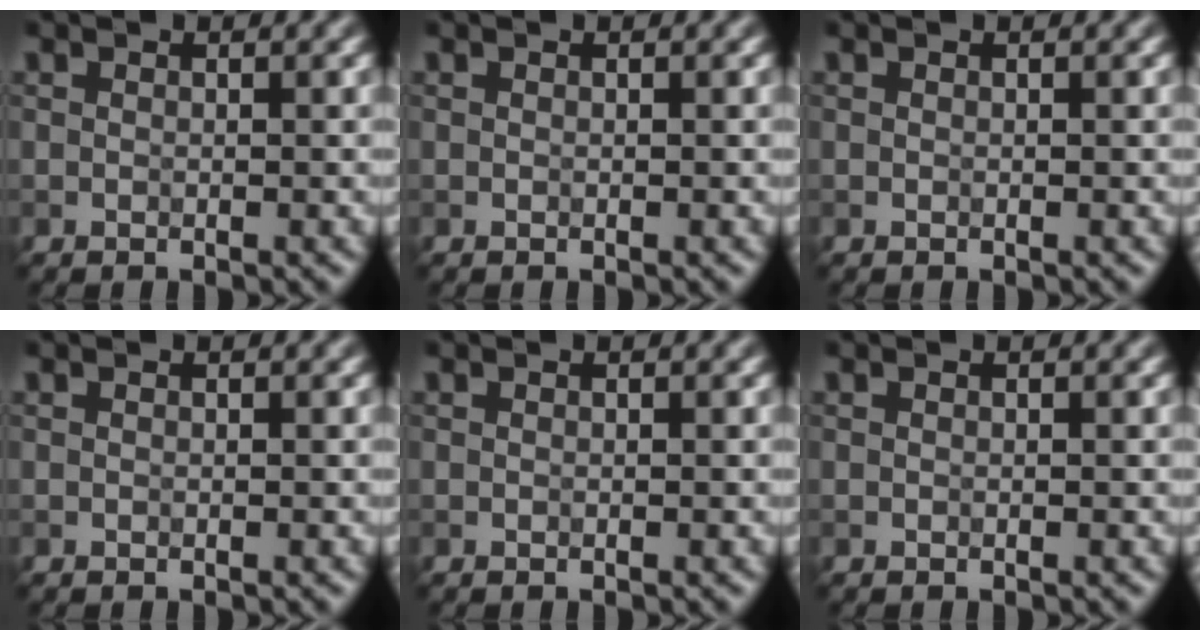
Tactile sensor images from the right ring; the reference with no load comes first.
{"total": 0.0}
{"total": 0.0}
{"total": 0.0}
{"total": 0.0}
{"total": 0.0}